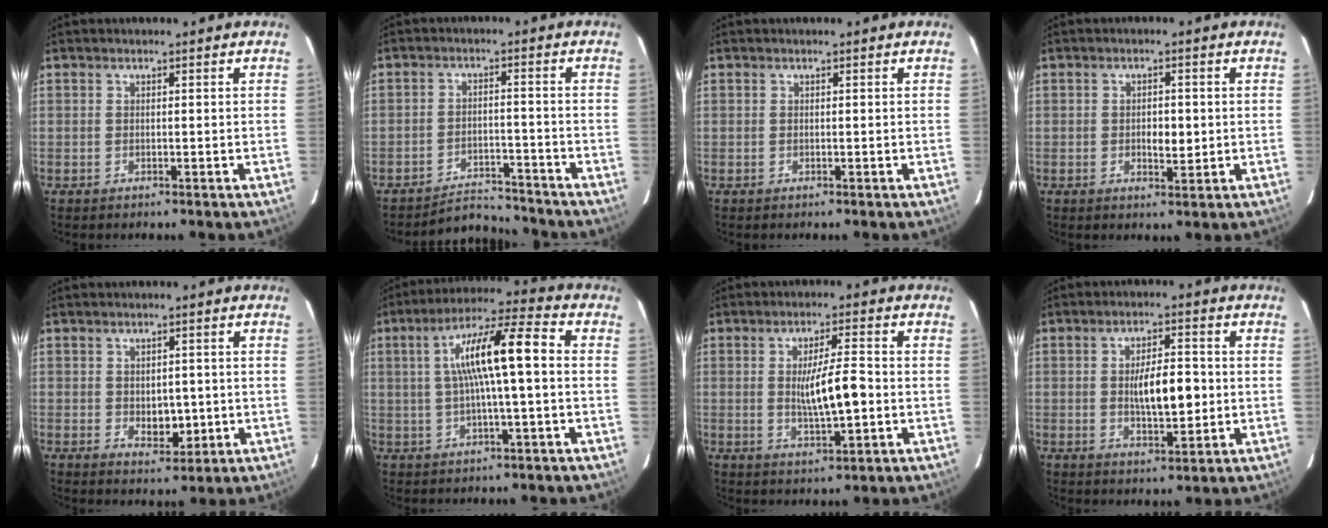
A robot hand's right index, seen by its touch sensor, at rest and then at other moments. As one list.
[{"total": 5.7, "force": [-5.5, 0.9, -0.7], "torque": [0.010, 0.008, -0.089]}, {"total": 0.0}, {"total": 3.2, "force": [-0.2, 1.5, 2.9], "torque": [-0.046, -0.001, 0.001]}, {"total": 4.5, "force": [-0.6, 2.7, 3.5], "torque": [-0.046, -0.003, 0.004]}, {"total": 11.9, "force": [0.9, 1.1, 11.9], "torque": [-0.210, 0.027, 0.012]}, {"total": 7.7, "force": [-0.6, 1.1, 7.6], "torque": [-0.134, -0.001, -0.007]}, {"total": 7.9, "force": [-0.2, 2.6, 7.5], "torque": [-0.128, 0.004, -0.001]}]